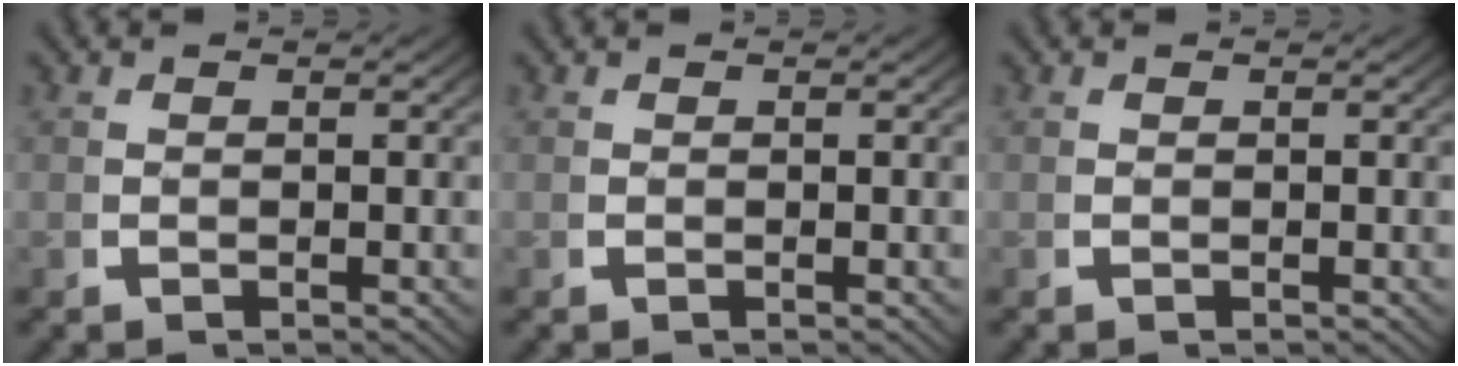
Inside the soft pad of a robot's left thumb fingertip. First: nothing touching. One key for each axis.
{"total": 0.0}
{"total": 0.0}